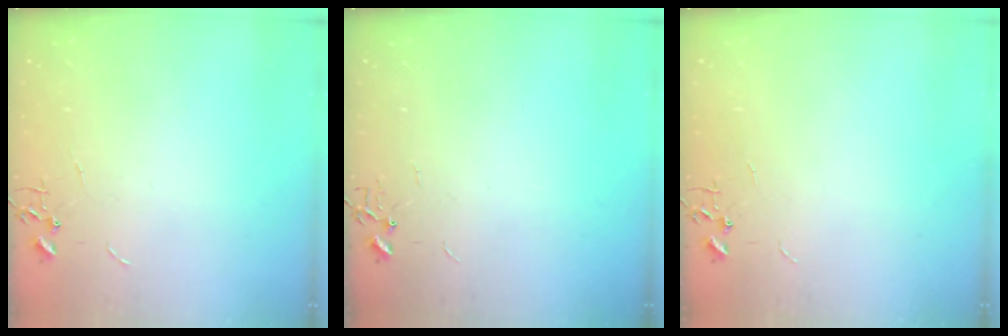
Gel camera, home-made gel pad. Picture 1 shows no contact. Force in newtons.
{"total": 0.0}
{"total": 0.0}